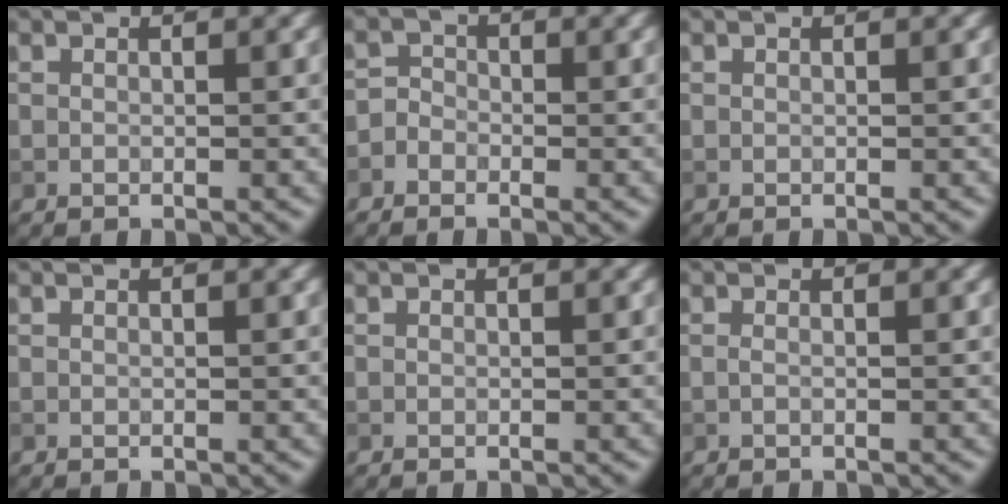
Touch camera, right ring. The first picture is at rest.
{"total": 1.7, "force": [-0.9, 1.4, 0.5], "torque": [0.006, 0.010, -0.024]}
{"total": 0.0}
{"total": 0.0}
{"total": 0.0}
{"total": 0.6, "force": [-0.1, 0.2, 0.5], "torque": [-0.011, -0.003, -0.005]}